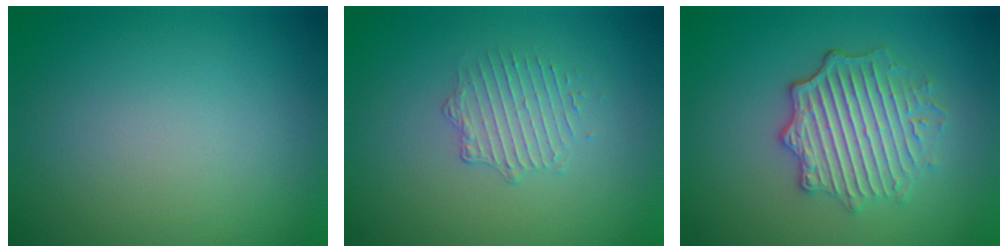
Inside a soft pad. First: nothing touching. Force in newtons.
{"total": 1.7, "press": 1.1, "slide": 1.3}
{"total": 5.0, "press": 4.2, "slide": 2.8}